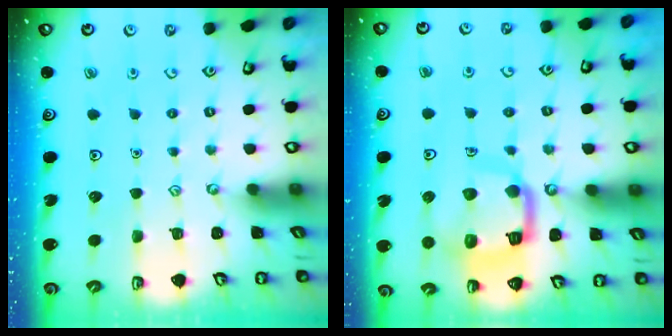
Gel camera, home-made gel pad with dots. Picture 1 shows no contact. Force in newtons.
{"total": 13.2, "press": 13.1, "slide": 1.4}